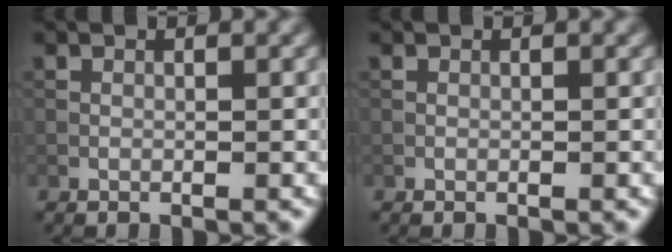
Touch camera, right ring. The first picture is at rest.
{"total": 0.0}